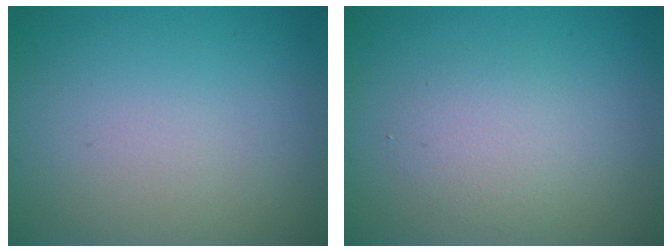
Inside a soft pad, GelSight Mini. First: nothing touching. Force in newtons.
{"total": 2.3, "press": 2.3, "slide": 0.1}